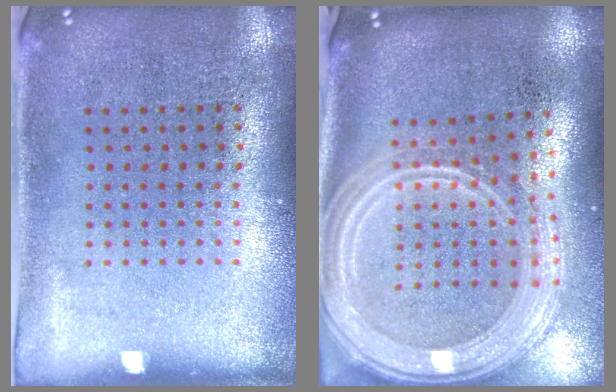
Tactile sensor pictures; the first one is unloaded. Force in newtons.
{"total": 3.2, "press": 2.6, "slide": 1.9}